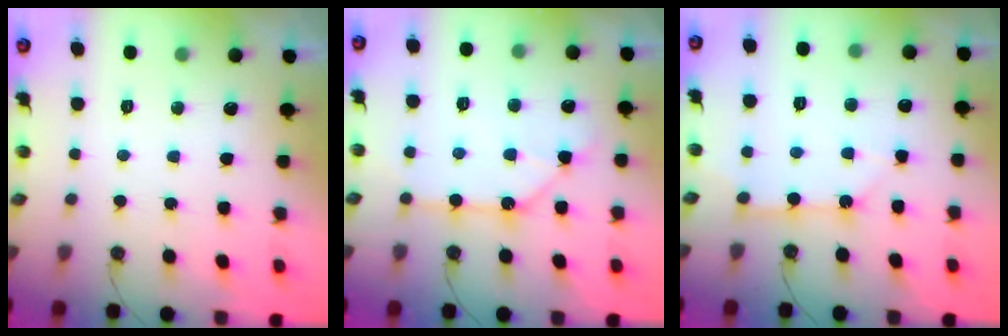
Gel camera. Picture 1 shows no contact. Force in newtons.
{"total": 10.8, "press": 10.7, "slide": 1.3}
{"total": 6.1, "press": 6.0, "slide": 0.6}